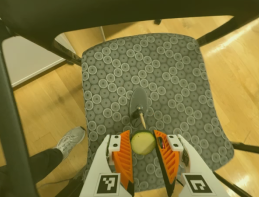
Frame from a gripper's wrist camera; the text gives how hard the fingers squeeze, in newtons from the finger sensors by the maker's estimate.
{"total": 9.5, "left": 9.9, "right": 9.2}